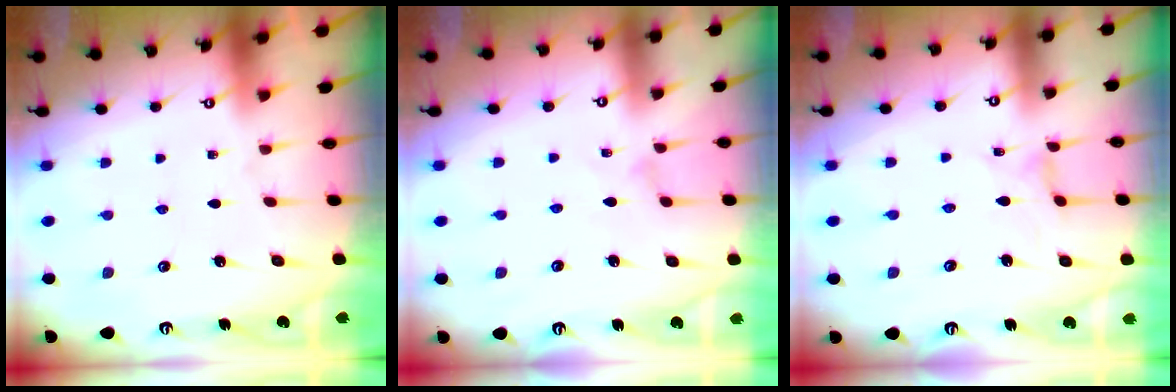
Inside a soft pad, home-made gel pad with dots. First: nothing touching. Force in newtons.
{"total": 0.0}
{"total": 0.0}